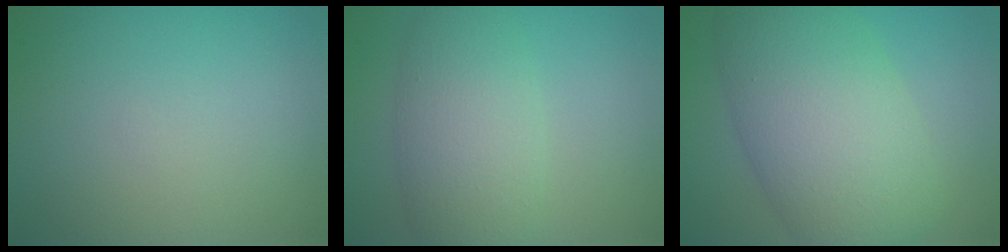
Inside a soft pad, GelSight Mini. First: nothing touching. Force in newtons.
{"total": 5.6, "press": 5.6, "slide": 0.2}
{"total": 9.7, "press": 9.7, "slide": 0.3}